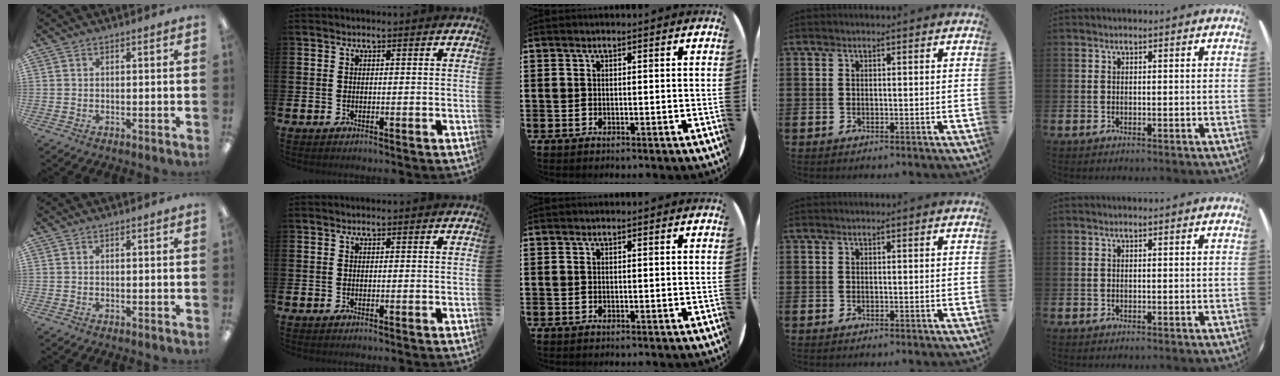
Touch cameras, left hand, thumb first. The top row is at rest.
{}